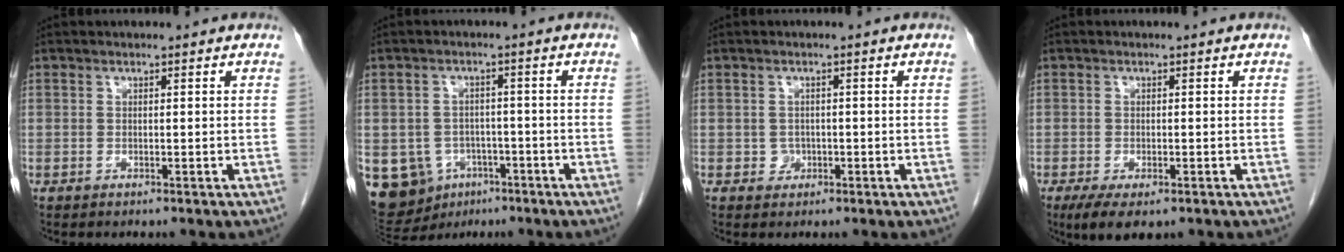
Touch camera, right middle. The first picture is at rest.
{"total": 13.3, "force": [-5.4, 11.2, 4.6], "torque": [-0.122, 0.011, -0.068]}
{"total": 1.5, "force": [-0.4, 1.3, 0.5], "torque": [-0.005, 0.005, -0.004]}
{"total": 5.2, "force": [-3.2, 1.9, 3.7], "torque": [-0.064, -0.013, -0.049]}